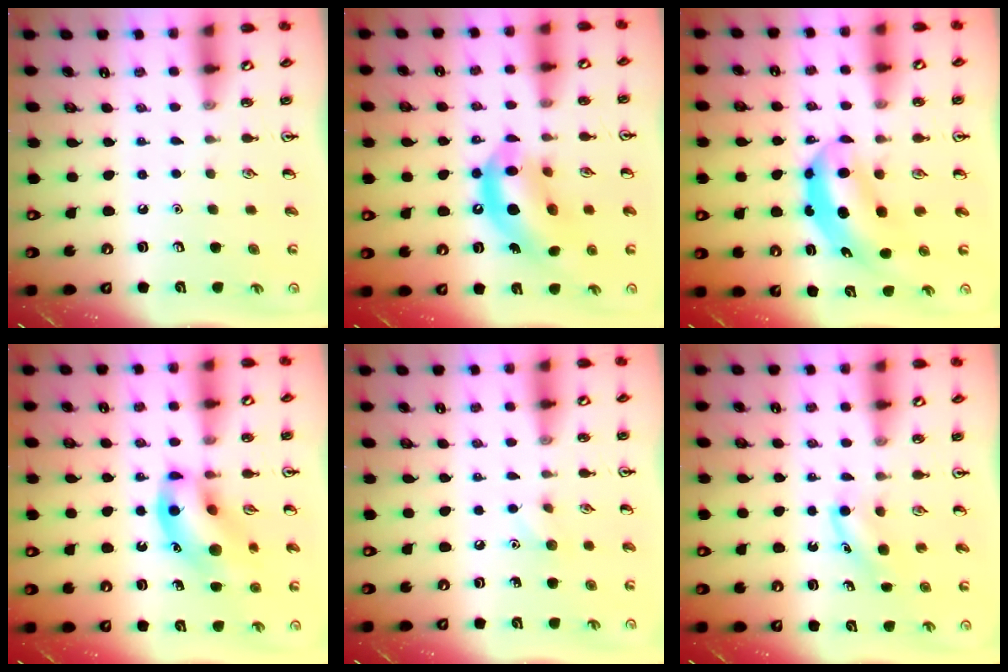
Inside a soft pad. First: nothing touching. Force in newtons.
{"total": 13.9, "press": 13.3, "slide": 4.0}
{"total": 5.5, "press": 5.2, "slide": 1.7}
{"total": 13.7, "press": 13.4, "slide": 2.7}
{"total": 5.4, "press": 5.1, "slide": 1.8}
{"total": 3.8, "press": 3.6, "slide": 1.3}